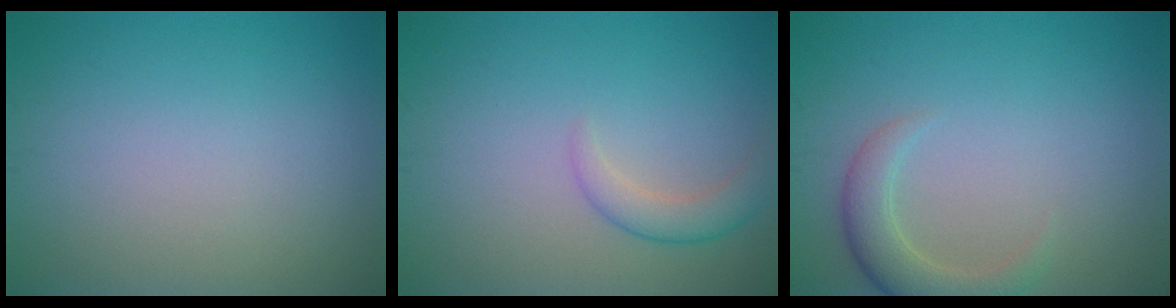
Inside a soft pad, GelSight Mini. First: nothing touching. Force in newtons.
{"total": 2.3, "press": 2.3, "slide": 0.1}
{"total": 3.2, "press": 3.2, "slide": 0.3}